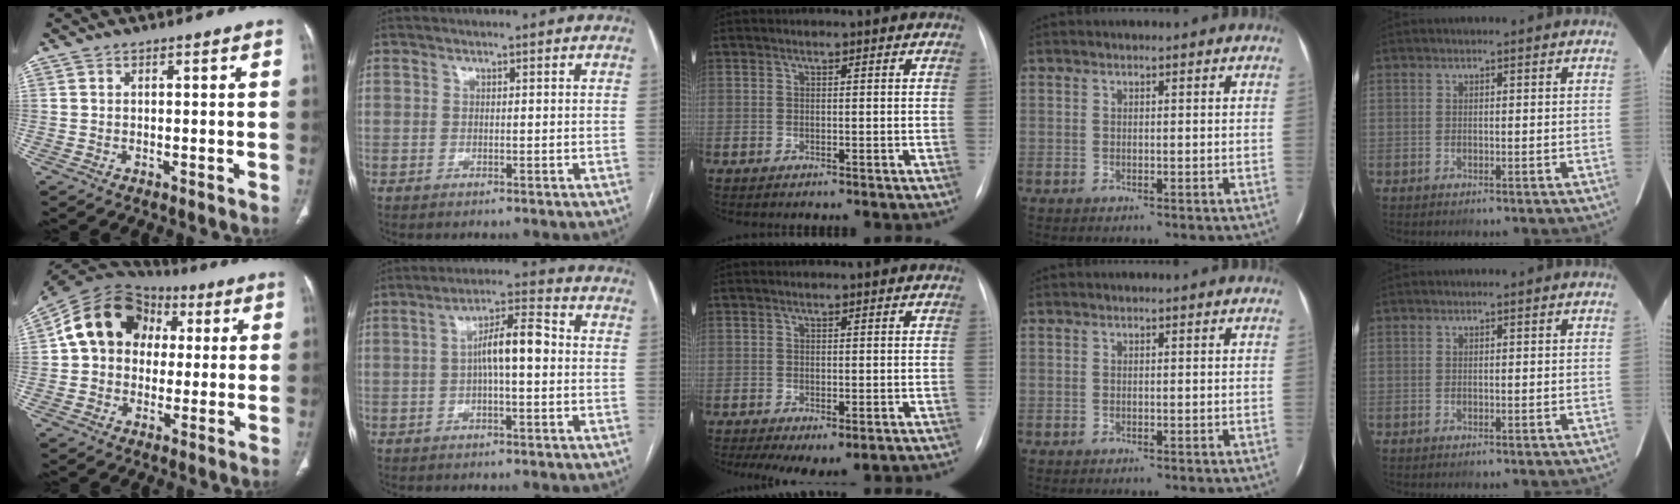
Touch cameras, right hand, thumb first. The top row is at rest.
{"thumb": {"total": 15.6, "force": [2.8, 12.9, 8.5], "torque": [-0.127, 0.029, 0.039]}, "index": {"total": 7.6, "force": [0.0, 1.6, 7.5], "torque": [-0.135, 0.025, -0.003]}, "middle": {"total": 5.8, "force": [-3.5, 2.5, 3.9], "torque": [-0.053, -0.009, -0.049]}}